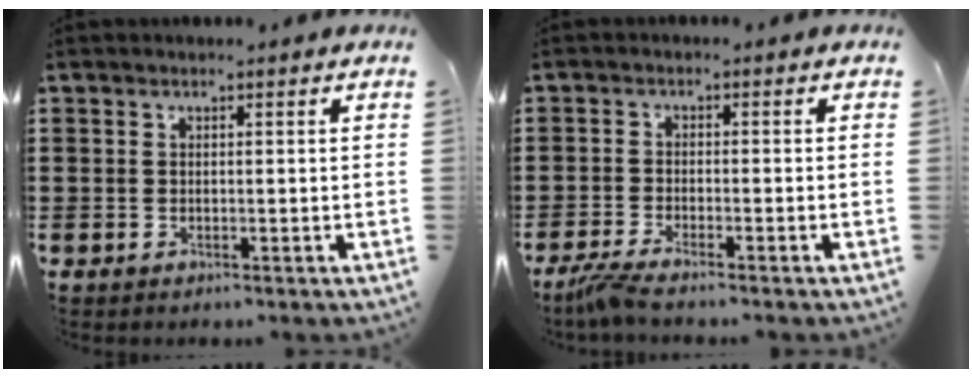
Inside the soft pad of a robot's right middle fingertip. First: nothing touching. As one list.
[{"total": 2.8, "force": [-2.3, -0.2, 1.5], "torque": [-0.047, -0.012, -0.049]}]